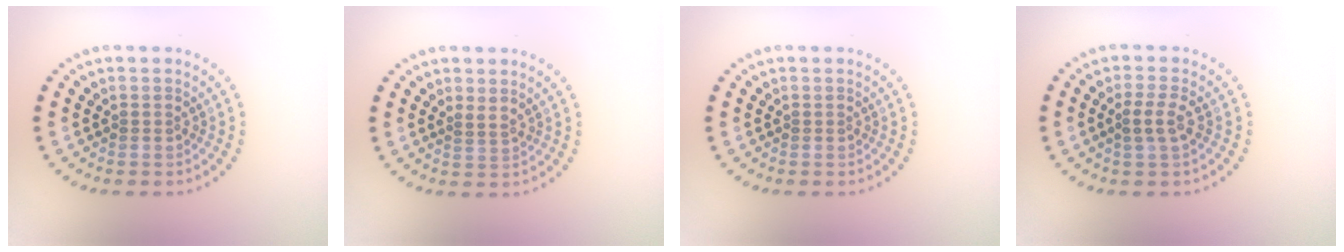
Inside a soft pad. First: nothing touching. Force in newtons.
{"total": 0.6, "press": 0.3, "slide": 0.5}
{"total": 0.0}
{"total": 1.8, "press": 1.7, "slide": 0.7}